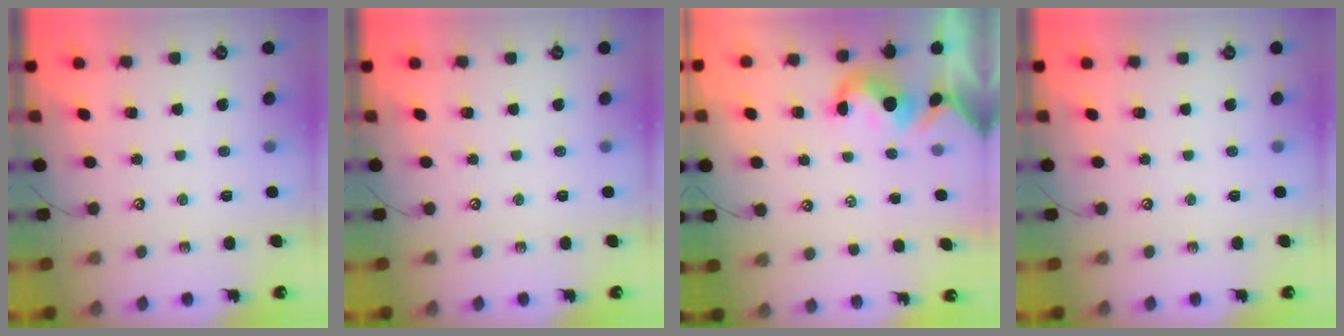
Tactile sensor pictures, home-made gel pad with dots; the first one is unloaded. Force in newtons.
{"total": 0.0}
{"total": 1.4, "press": 1.3, "slide": 0.5}
{"total": 0.0}